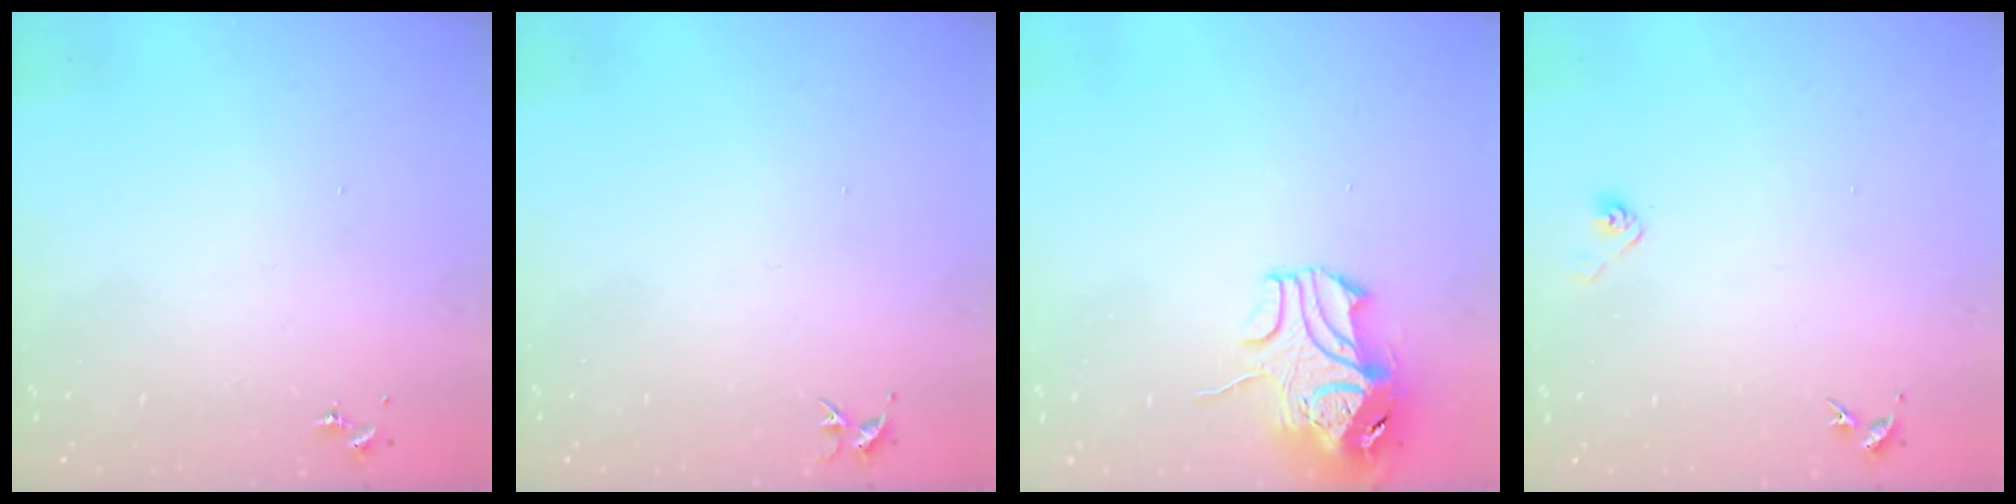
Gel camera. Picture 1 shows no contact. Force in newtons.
{"total": 3.7, "press": 3.7, "slide": 0.4}
{"total": 10.5, "press": 10.4, "slide": 1.5}
{"total": 2.9, "press": 2.8, "slide": 0.8}